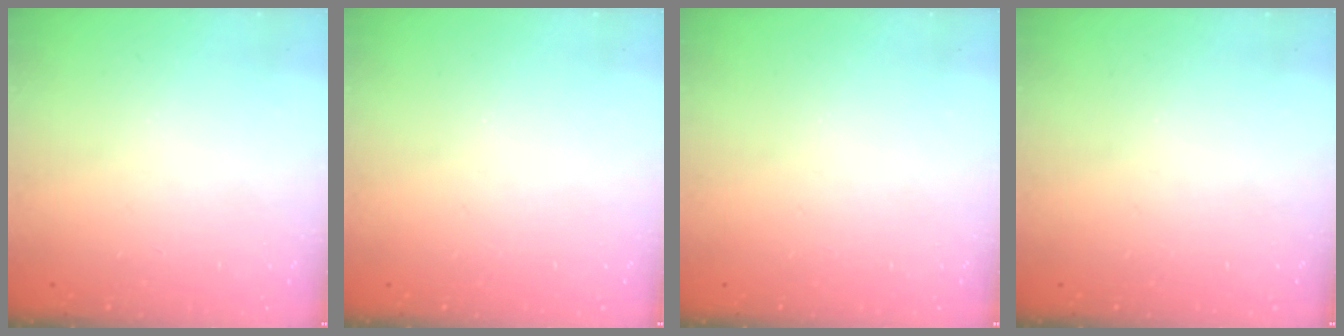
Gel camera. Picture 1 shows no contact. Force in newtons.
{"total": 0.0}
{"total": 0.0}
{"total": 0.0}